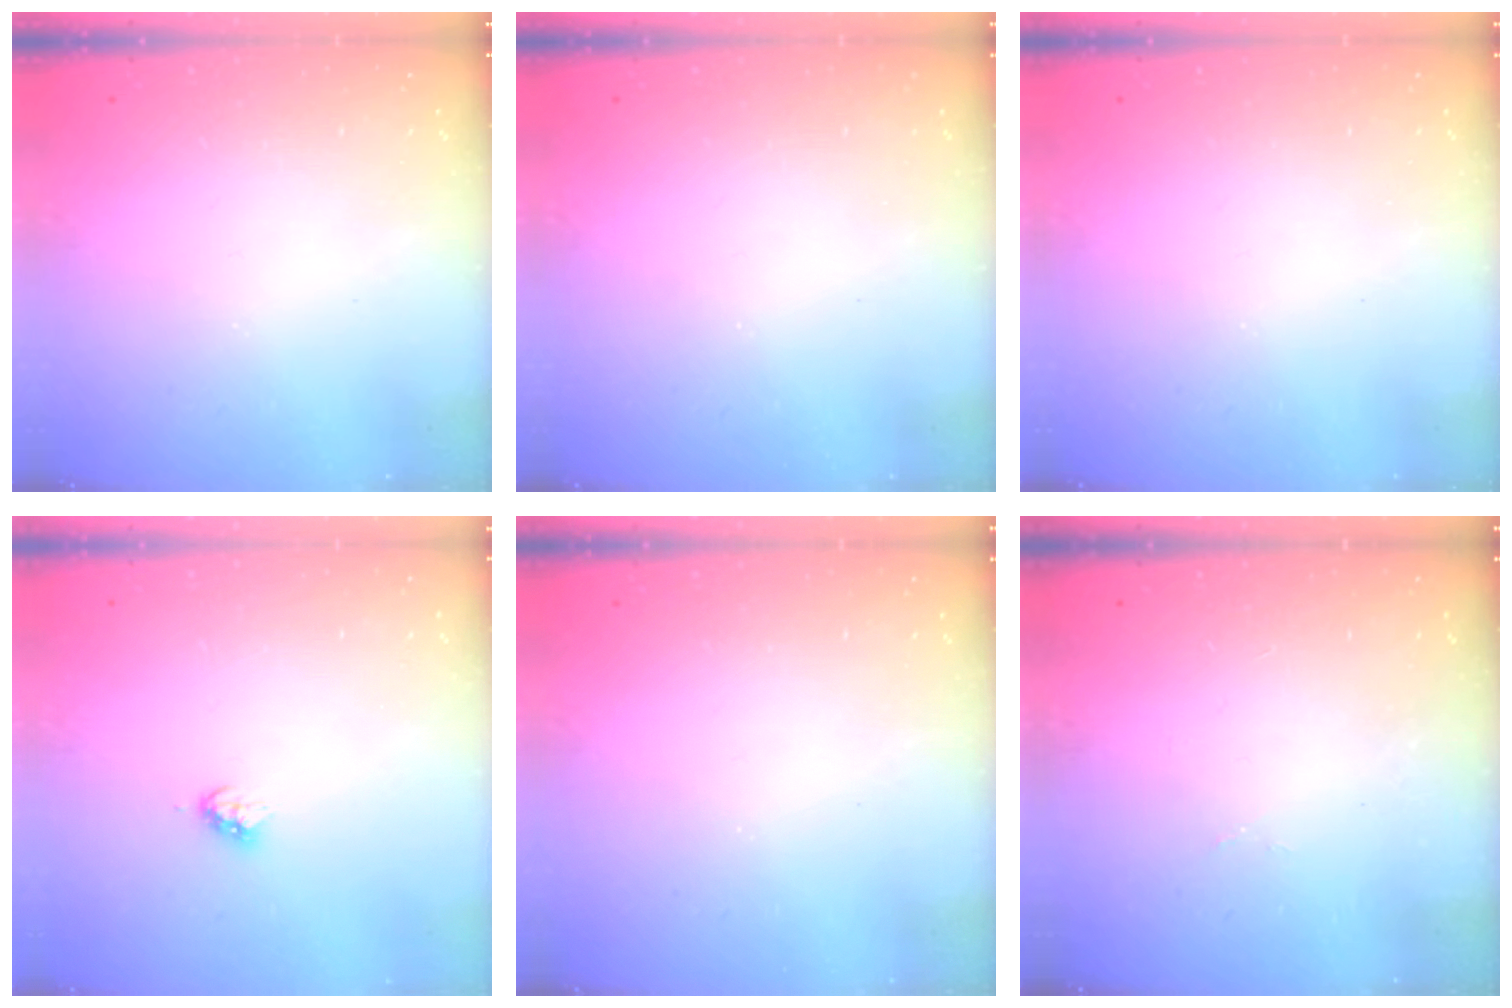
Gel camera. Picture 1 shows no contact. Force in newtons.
{"total": 0.0}
{"total": 0.0}
{"total": 3.6, "press": 3.6, "slide": 0.6}
{"total": 0.0}
{"total": 2.0, "press": 1.9, "slide": 0.8}